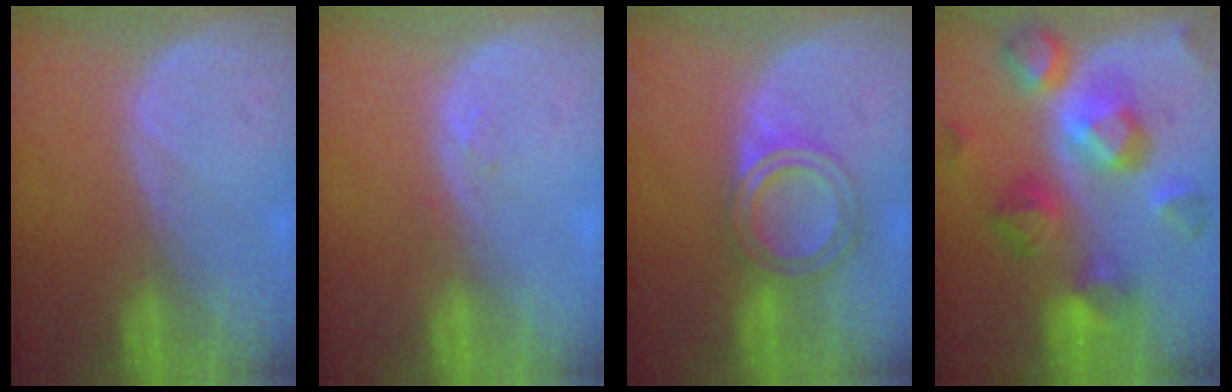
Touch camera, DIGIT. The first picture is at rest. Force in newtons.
{"total": 0.9, "press": 0.8, "slide": 0.4}
{"total": 5.9, "press": 5.4, "slide": 2.4}
{"total": 11.4, "press": 11.3, "slide": 0.9}